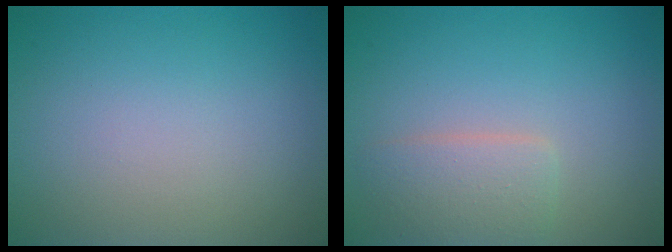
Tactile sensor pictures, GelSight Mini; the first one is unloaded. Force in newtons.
{"total": 2.6, "press": 2.6, "slide": 0.1}